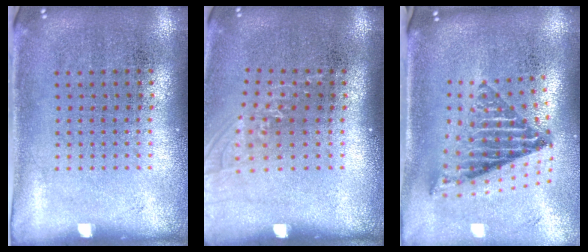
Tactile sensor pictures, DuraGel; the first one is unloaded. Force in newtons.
{"total": 1.1, "press": 0.9, "slide": 0.6}
{"total": 1.8, "press": 1.4, "slide": 1.1}